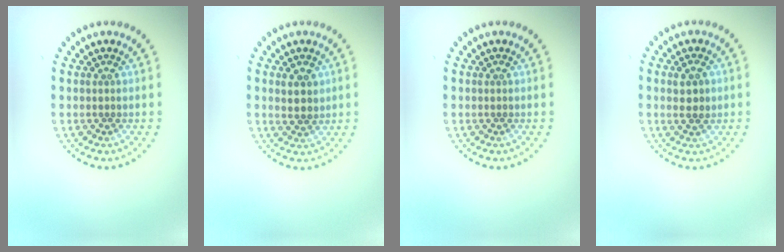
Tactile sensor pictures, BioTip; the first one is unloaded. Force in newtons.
{"total": 2.3, "press": 2.1, "slide": 0.8}
{"total": 0.0}
{"total": 2.3, "press": 2.2, "slide": 0.4}